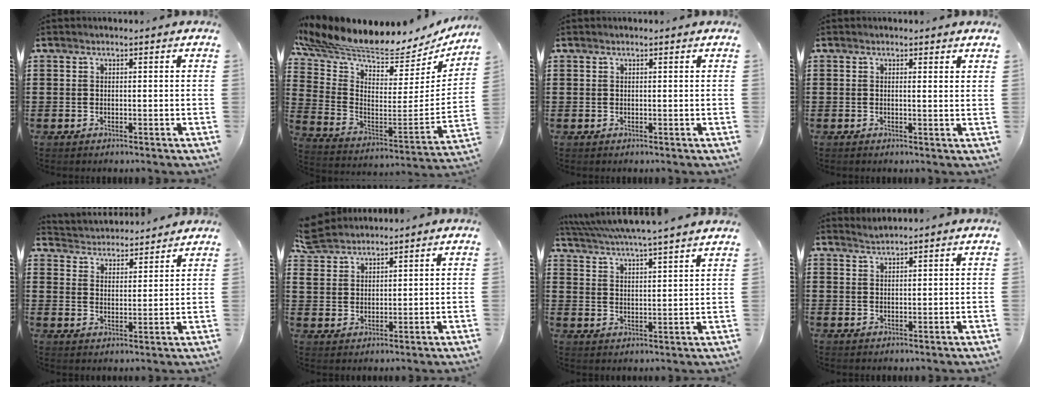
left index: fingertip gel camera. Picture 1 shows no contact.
{"total": 6.5, "force": [6.0, 0.6, 2.5], "torque": [-0.080, -0.068, 0.097]}
{"total": 0.0}
{"total": 1.1, "force": [0.9, -0.1, 0.6], "torque": [-0.007, -0.005, 0.015]}
{"total": 3.5, "force": [3.4, 0.3, -0.8], "torque": [-0.006, -0.025, 0.056]}
{"total": 4.3, "force": [3.8, 1.9, 0.3], "torque": [-0.024, -0.005, 0.073]}
{"total": 4.7, "force": [4.4, -1.0, 1.1], "torque": [-0.042, -0.032, 0.073]}
{"total": 1.3, "force": [1.3, -0.3, -0.1], "torque": [-0.001, 0.002, 0.025]}